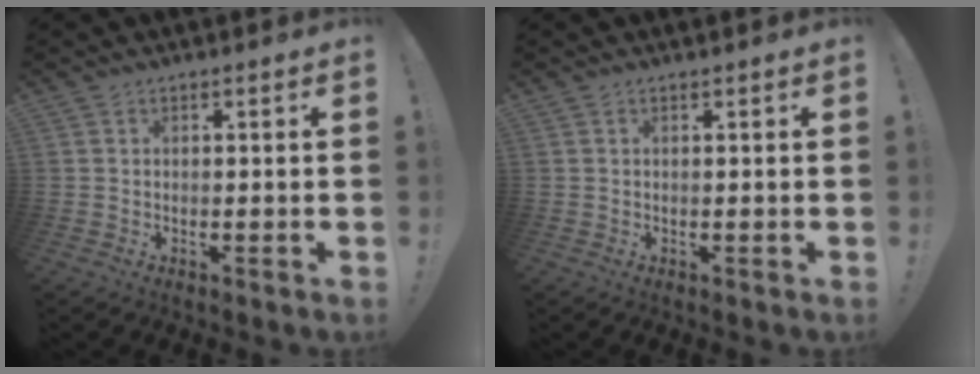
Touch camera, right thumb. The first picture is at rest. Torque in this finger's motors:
{"motor_torque": [-0.04, -0.04, 0.09, -0.15, 0.00]}